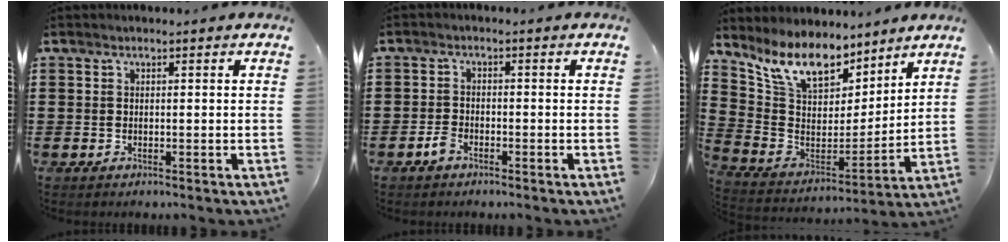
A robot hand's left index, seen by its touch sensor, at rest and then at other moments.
{"total": 2.1, "force": [-1.5, 1.0, 1.1], "torque": [-0.029, 0.002, -0.032]}
{"total": 11.6, "force": [9.0, 4.6, 5.6], "torque": [-0.150, -0.038, 0.167]}